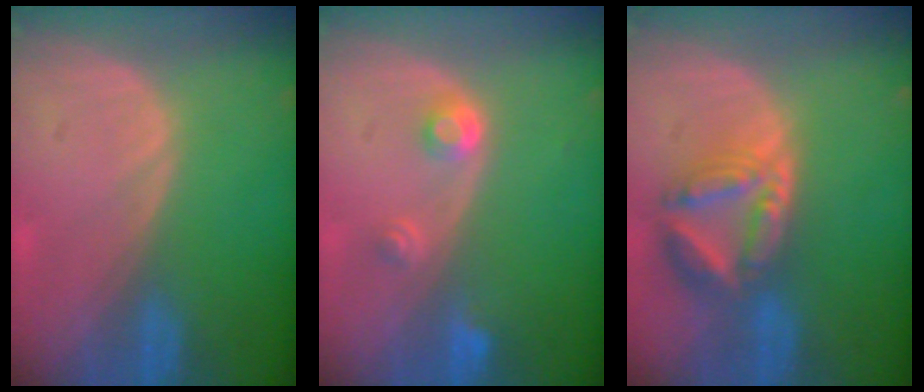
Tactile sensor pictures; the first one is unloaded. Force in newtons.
{"total": 2.9, "press": 2.7, "slide": 1.0}
{"total": 8.1, "press": 7.0, "slide": 4.0}